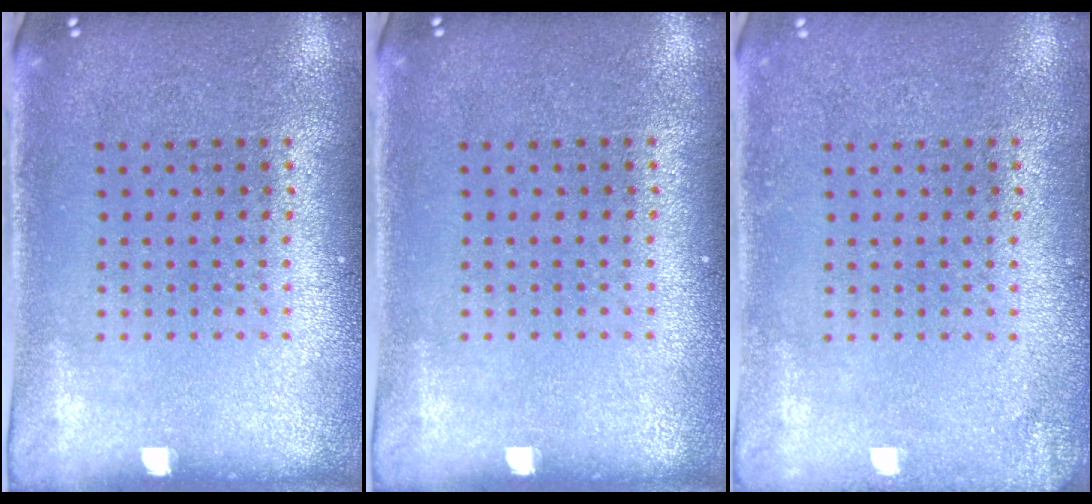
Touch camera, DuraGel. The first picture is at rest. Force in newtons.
{"total": 0.0}
{"total": 1.3, "press": 1.3, "slide": 0.1}